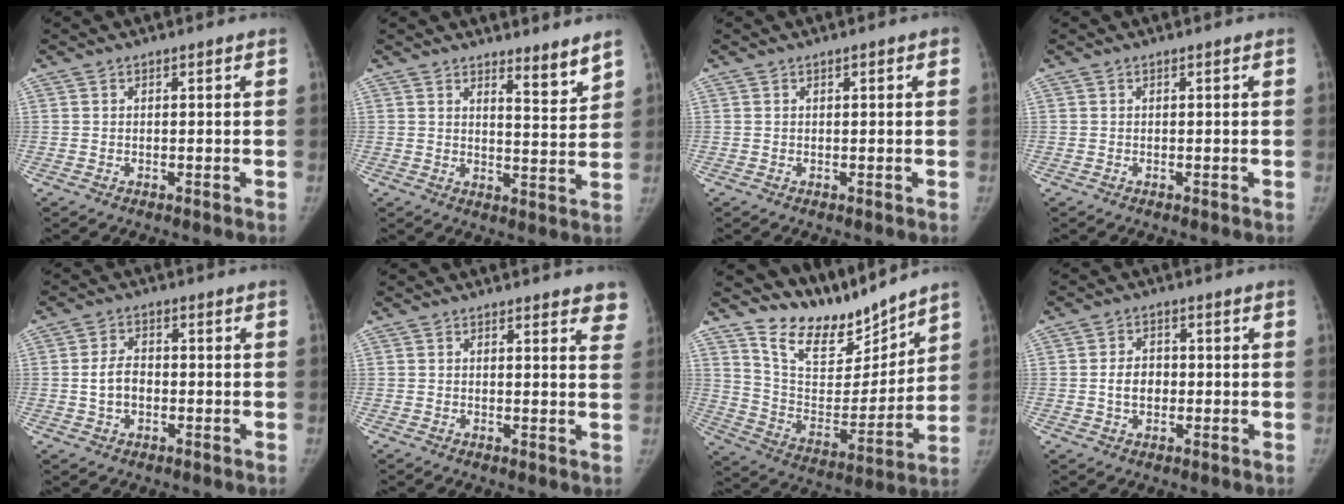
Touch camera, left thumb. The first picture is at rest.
{"total": 5.2, "force": [4.4, 0.7, 2.7], "torque": [-0.027, -0.045, 0.065]}
{"total": 1.0, "force": [0.5, 0.2, 0.9], "torque": [-0.010, 0.002, 0.005]}
{"total": 0.0}
{"total": 4.9, "force": [-0.7, 3.3, 3.5], "torque": [-0.061, 0.014, -0.014]}
{"total": 5.8, "force": [4.9, 1.7, 2.5], "torque": [0.004, -0.022, 0.038]}
{"total": 15.2, "force": [13.9, 4.6, 3.9], "torque": [-0.024, -0.107, 0.260]}
{"total": 4.5, "force": [-0.4, 3.4, 3.0], "torque": [-0.041, 0.011, -0.009]}